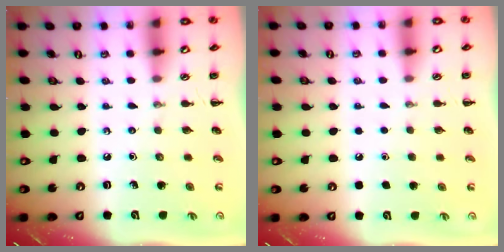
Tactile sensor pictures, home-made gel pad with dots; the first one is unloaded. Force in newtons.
{"total": 1.8, "press": 1.8, "slide": 0.1}